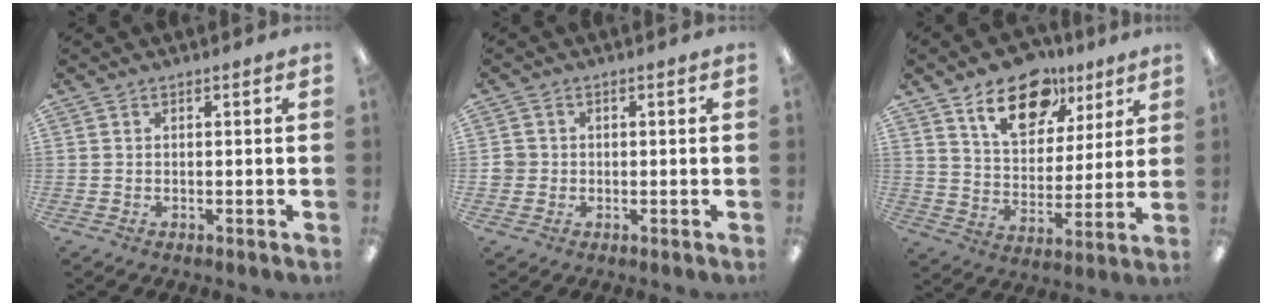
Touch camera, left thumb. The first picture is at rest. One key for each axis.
{"total": 2.5, "fx": -0.2, "fy": 2.5, "fz": 0.3, "tx": -0.008, "ty": 0.005, "tz": -0.006}
{"total": 16.3, "fx": 10.4, "fy": 9.4, "fz": 8.4, "tx": -0.126, "ty": -0.049, "tz": 0.182}